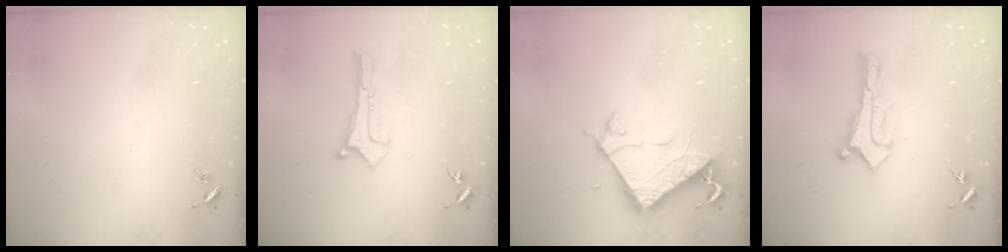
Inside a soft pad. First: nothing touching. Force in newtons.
{"total": 0.0}
{"total": 6.8, "press": 6.8, "slide": 0.6}
{"total": 0.8, "press": 0.8, "slide": 0.0}